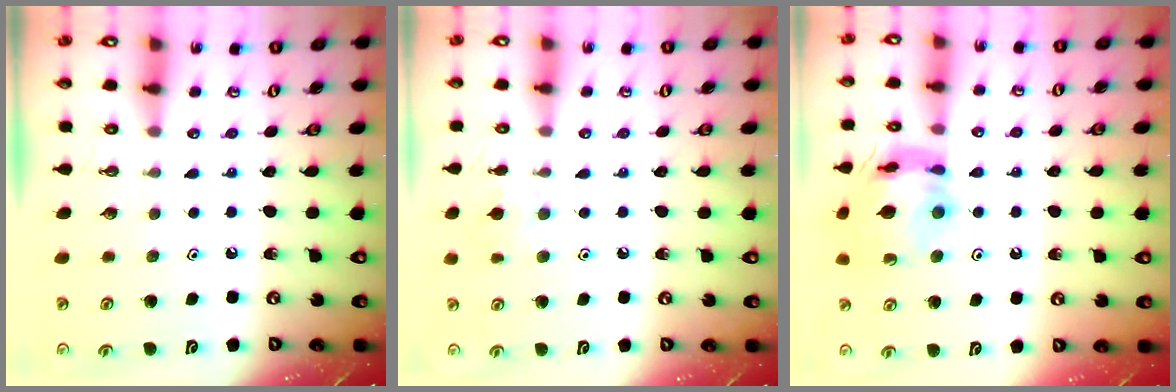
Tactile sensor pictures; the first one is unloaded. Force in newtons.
{"total": 7.5, "press": 7.5, "slide": 0.9}
{"total": 14.2, "press": 14.1, "slide": 1.3}